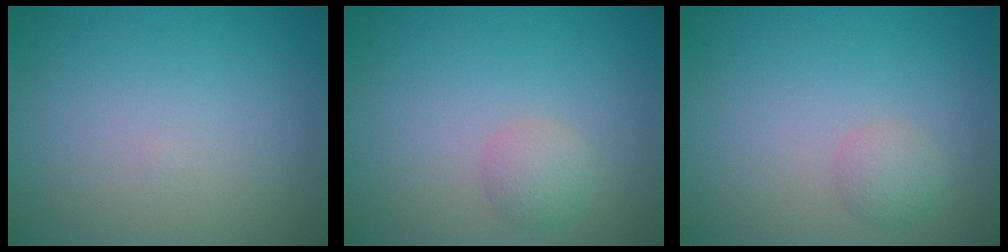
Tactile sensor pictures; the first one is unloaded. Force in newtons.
{"total": 1.9, "press": 1.9, "slide": 0.1}
{"total": 1.5, "press": 1.5, "slide": 0.1}